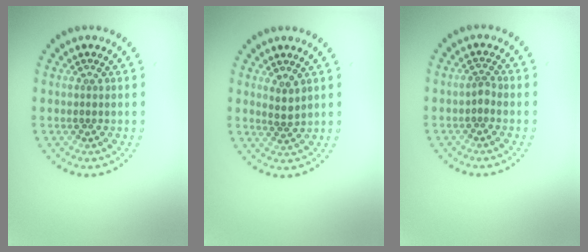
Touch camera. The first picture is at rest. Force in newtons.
{"total": 1.5, "press": 1.2, "slide": 0.9}
{"total": 0.9, "press": 0.6, "slide": 0.7}